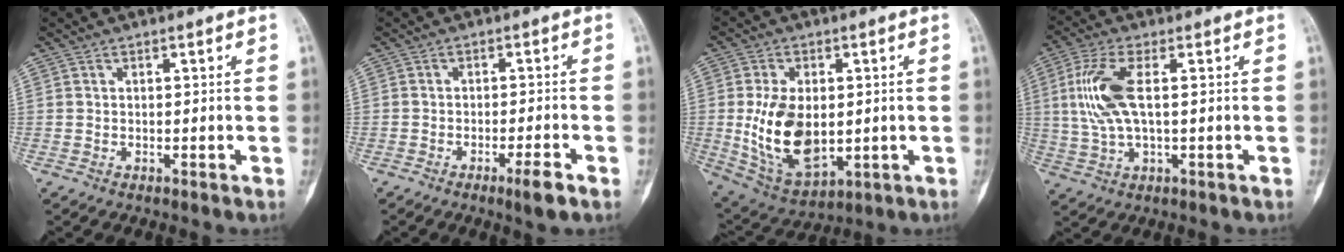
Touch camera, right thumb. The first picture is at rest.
{"total": 3.9, "force": [-2.4, 0.3, 3.1], "torque": [-0.053, 0.006, -0.040]}
{"total": 14.9, "force": [-0.6, 9.0, 11.9], "torque": [-0.204, -0.007, 0.012]}
{"total": 9.7, "force": [1.3, 3.7, 8.8], "torque": [-0.216, 0.009, 0.029]}